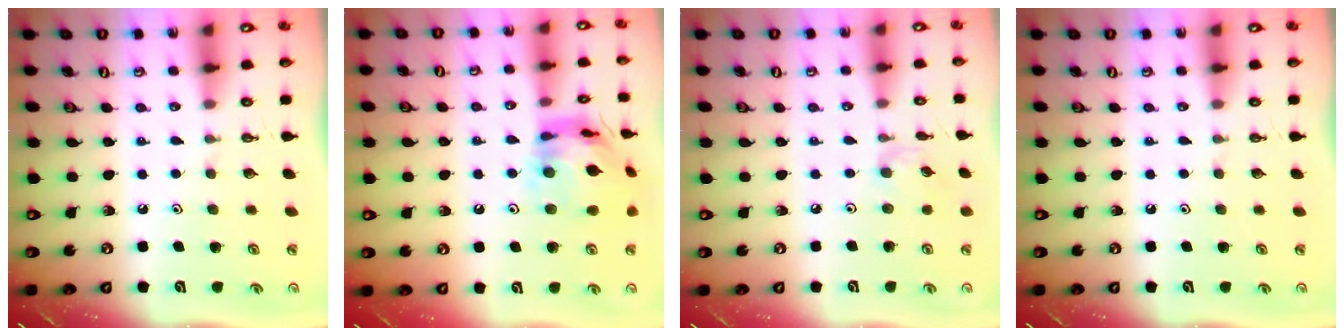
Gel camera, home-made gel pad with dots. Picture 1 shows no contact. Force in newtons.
{"total": 17.3, "press": 17.2, "slide": 1.8}
{"total": 1.5, "press": 1.5, "slide": 0.4}
{"total": 0.0}